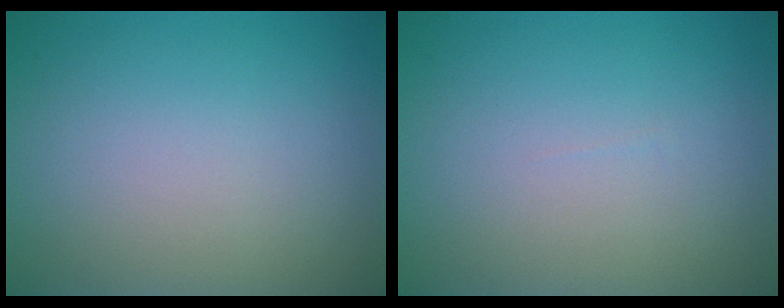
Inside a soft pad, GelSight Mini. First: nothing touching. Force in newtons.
{"total": 0.0}